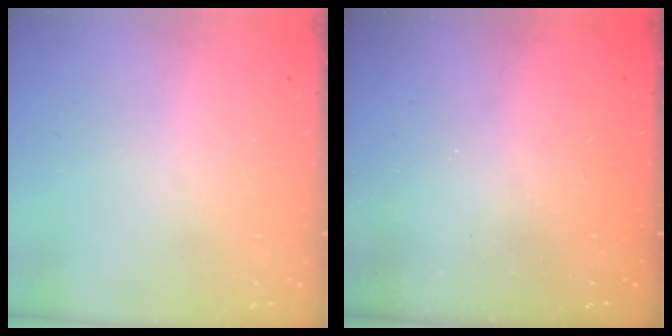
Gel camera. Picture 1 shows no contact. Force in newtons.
{"total": 2.6, "press": 2.4, "slide": 0.8}